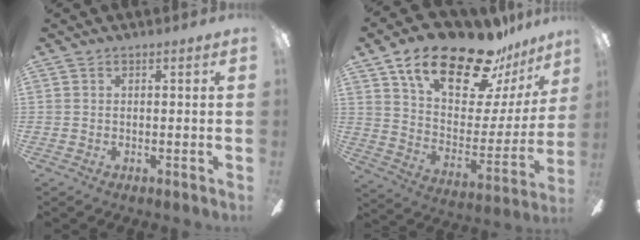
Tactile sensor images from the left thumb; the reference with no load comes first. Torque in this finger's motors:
{"motor_torque": [1.98, 1.98, 1.42, -1.35, 0.28]}